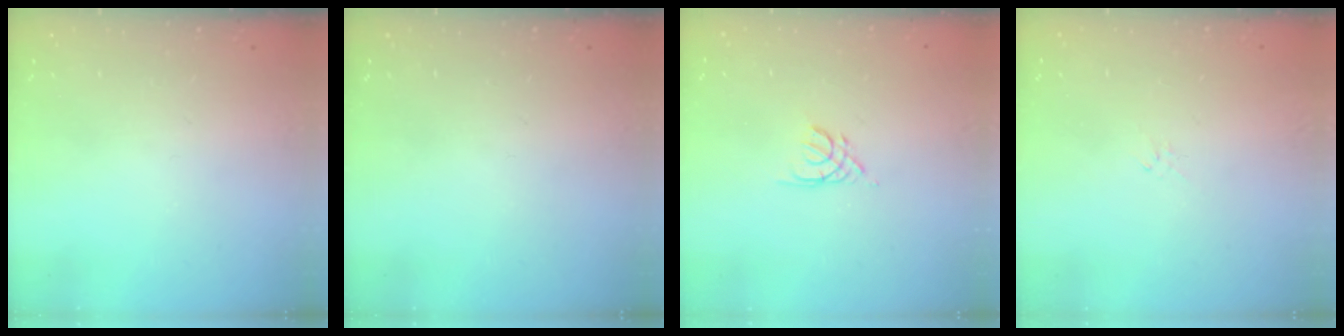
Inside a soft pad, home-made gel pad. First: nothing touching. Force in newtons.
{"total": 0.0}
{"total": 2.2, "press": 2.2, "slide": 0.4}
{"total": 0.7, "press": 0.5, "slide": 0.4}